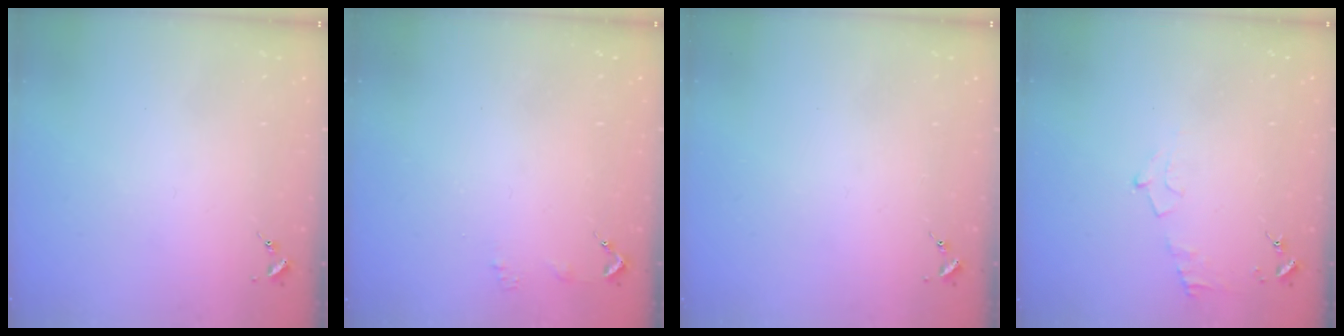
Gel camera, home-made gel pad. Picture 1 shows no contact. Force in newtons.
{"total": 2.4, "press": 2.4, "slide": 0.3}
{"total": 0.0}
{"total": 5.7, "press": 5.6, "slide": 1.0}